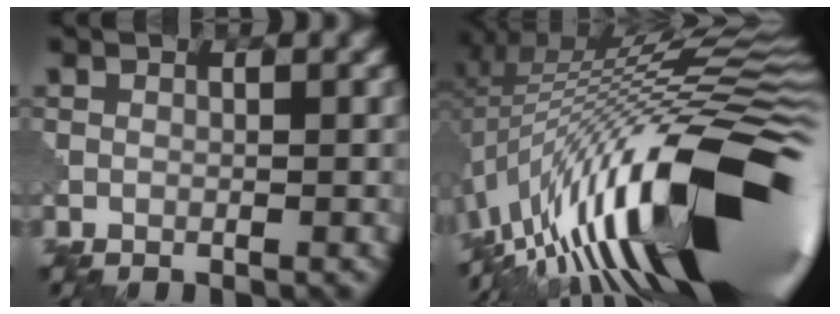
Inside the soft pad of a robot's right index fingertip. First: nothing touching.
{"total": 19.7, "force": [-6.6, 5.3, 17.9], "torque": [-0.255, 0.032, -0.126]}